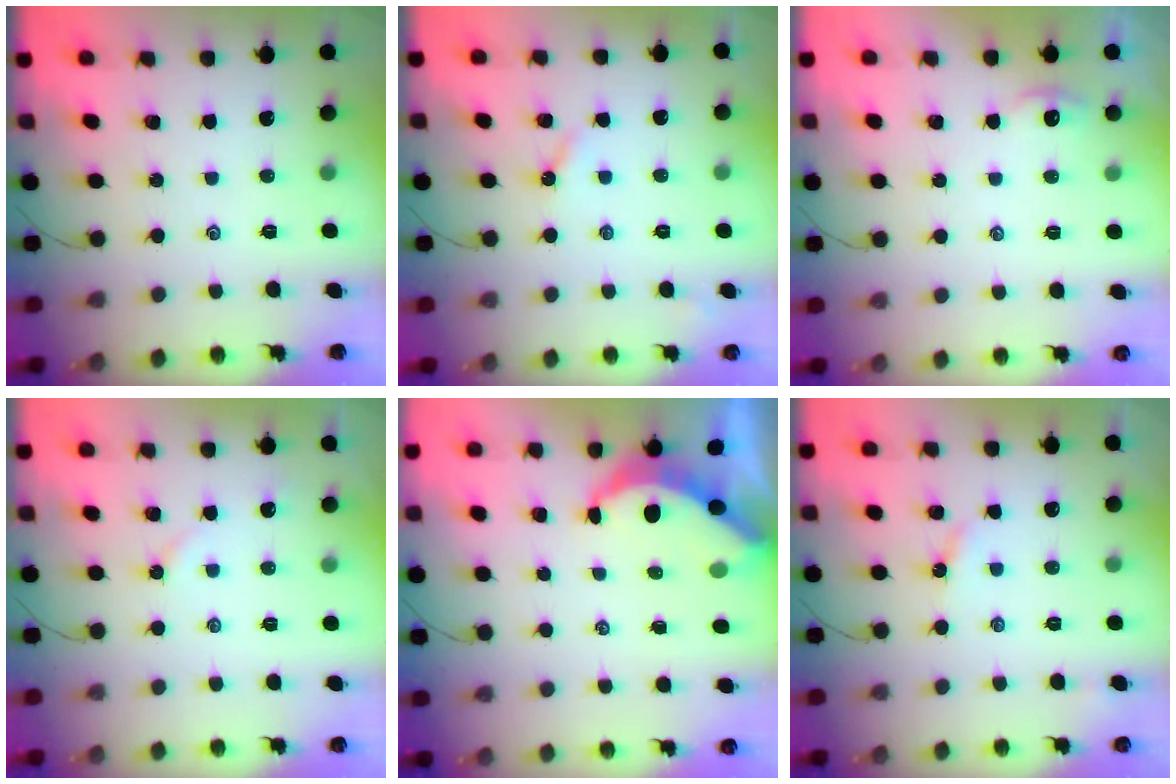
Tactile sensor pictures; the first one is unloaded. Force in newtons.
{"total": 2.9, "press": 2.8, "slide": 0.3}
{"total": 2.4, "press": 2.3, "slide": 0.4}
{"total": 3.3, "press": 3.3, "slide": 0.3}
{"total": 6.3, "press": 6.3, "slide": 0.6}
{"total": 3.0, "press": 3.0, "slide": 0.4}